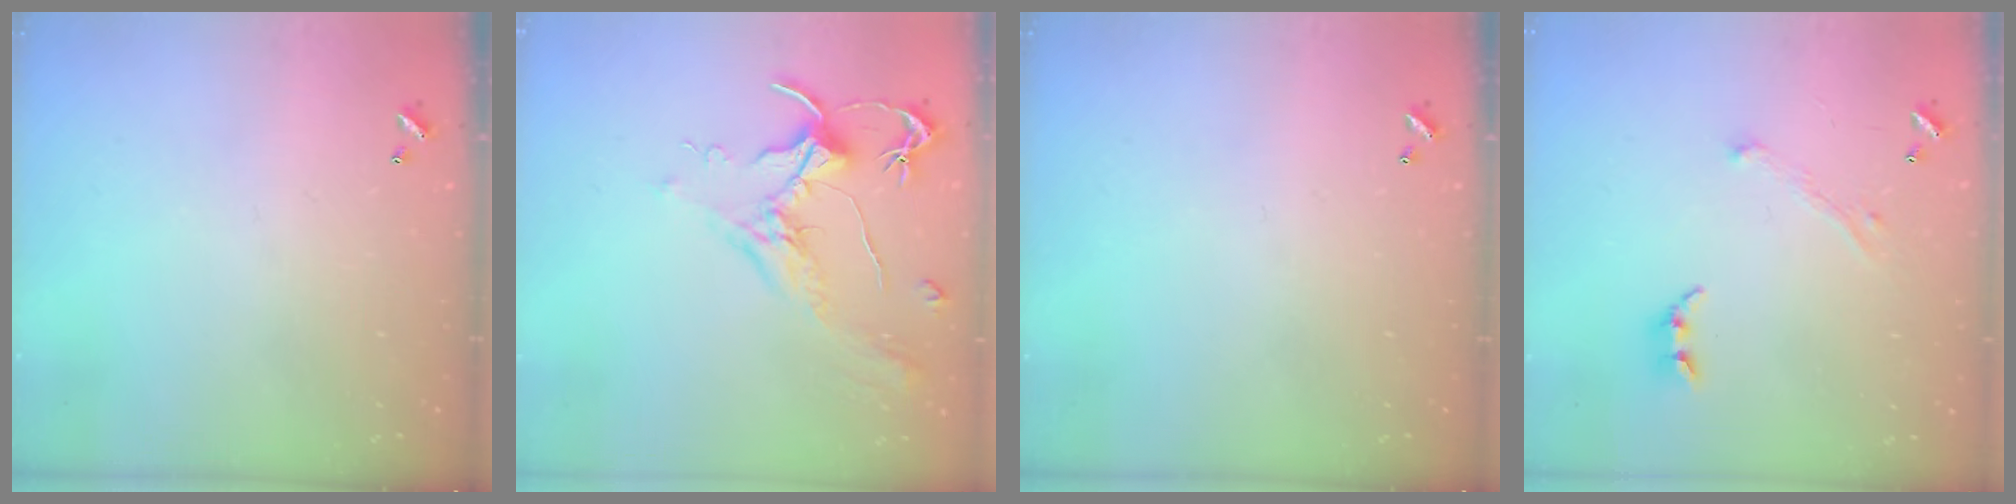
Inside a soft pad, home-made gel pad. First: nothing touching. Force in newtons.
{"total": 2.0, "press": 1.8, "slide": 0.8}
{"total": 0.0}
{"total": 2.3, "press": 2.2, "slide": 0.6}